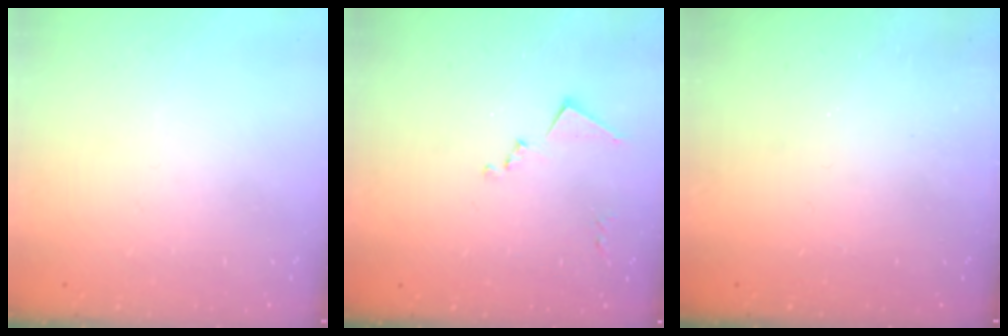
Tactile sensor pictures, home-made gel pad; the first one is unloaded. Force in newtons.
{"total": 8.6, "press": 8.6, "slide": 0.4}
{"total": 0.9, "press": 0.9, "slide": 0.3}